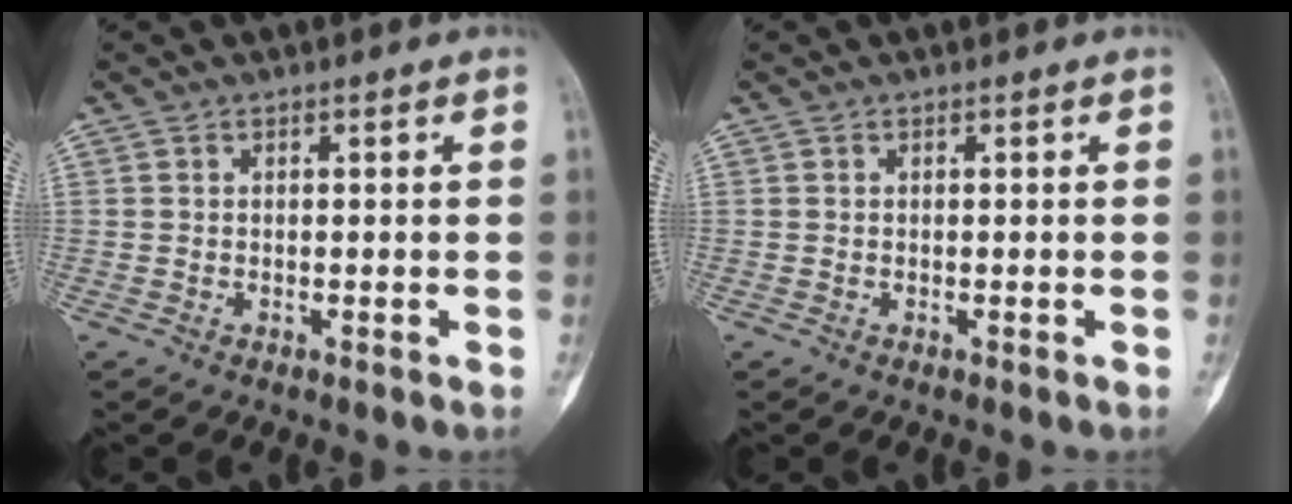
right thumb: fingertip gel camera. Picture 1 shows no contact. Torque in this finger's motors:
{"motor_torque": [0.01, 0.01, 0.00, 0.00, 0.00]}